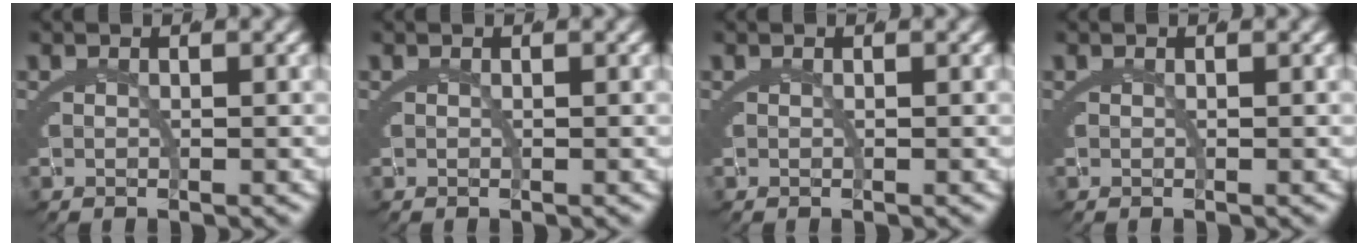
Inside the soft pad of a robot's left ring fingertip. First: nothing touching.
{"total": 0.0}
{"total": 0.0}
{"total": 0.0}